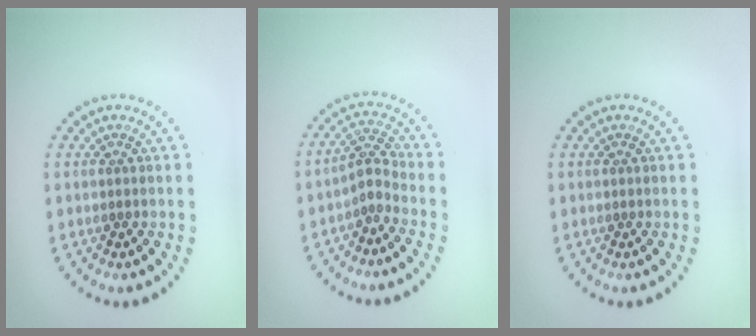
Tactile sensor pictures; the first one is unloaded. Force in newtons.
{"total": 2.1, "press": 1.3, "slide": 1.6}
{"total": 0.0}